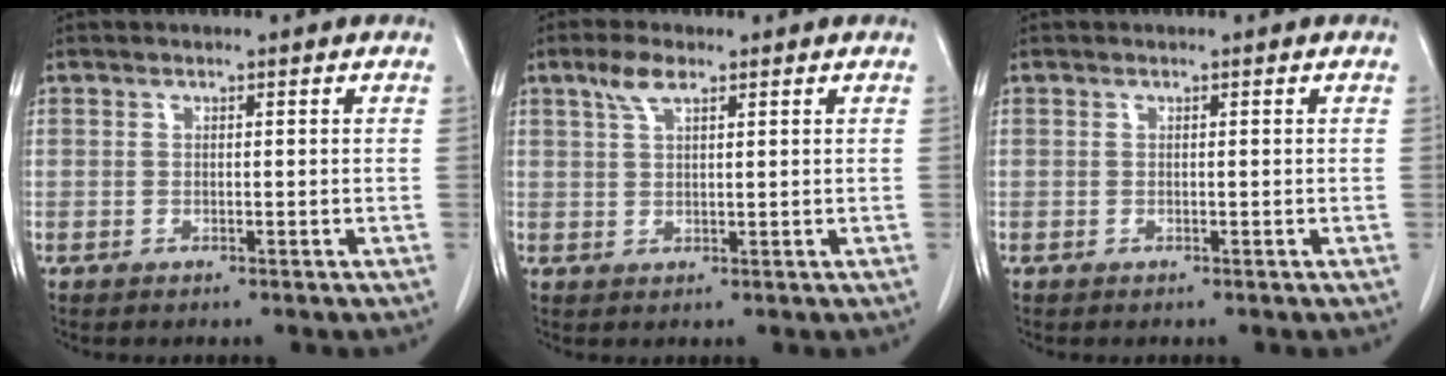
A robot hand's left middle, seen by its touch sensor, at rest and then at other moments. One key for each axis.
{"total": 3.5, "fx": 2.2, "fy": 1.1, "fz": 2.5, "tx": -0.059, "ty": 0.009, "tz": 0.046}
{"total": 0.0}